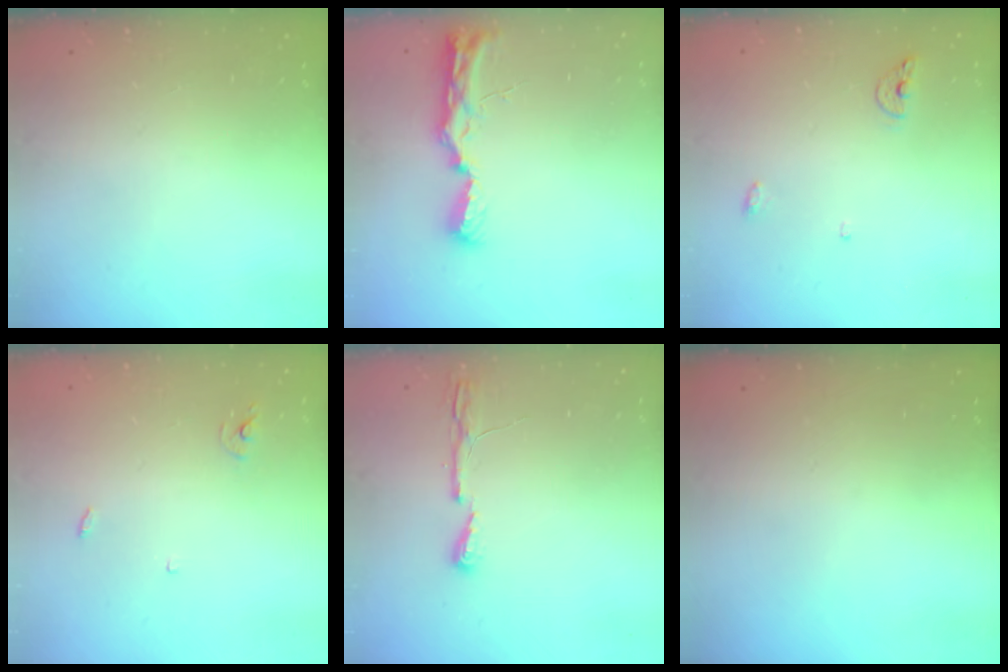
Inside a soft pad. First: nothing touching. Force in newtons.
{"total": 10.5, "press": 9.6, "slide": 4.3}
{"total": 5.6, "press": 5.5, "slide": 1.0}
{"total": 2.4, "press": 2.4, "slide": 0.1}
{"total": 4.3, "press": 4.2, "slide": 0.6}
{"total": 0.0}